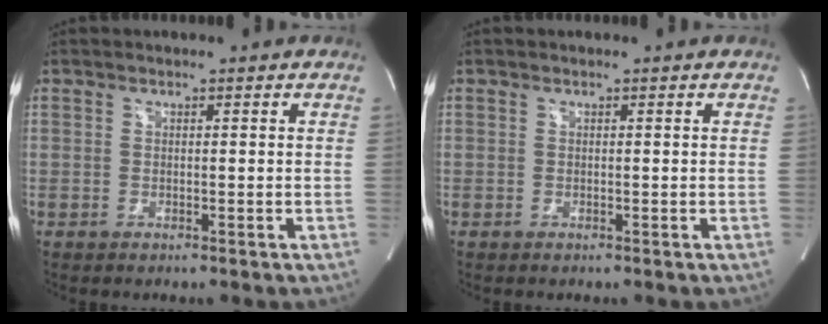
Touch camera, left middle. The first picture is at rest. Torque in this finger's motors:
{"motor_torque": [-0.03, -0.03, 0.02, 0.01]}